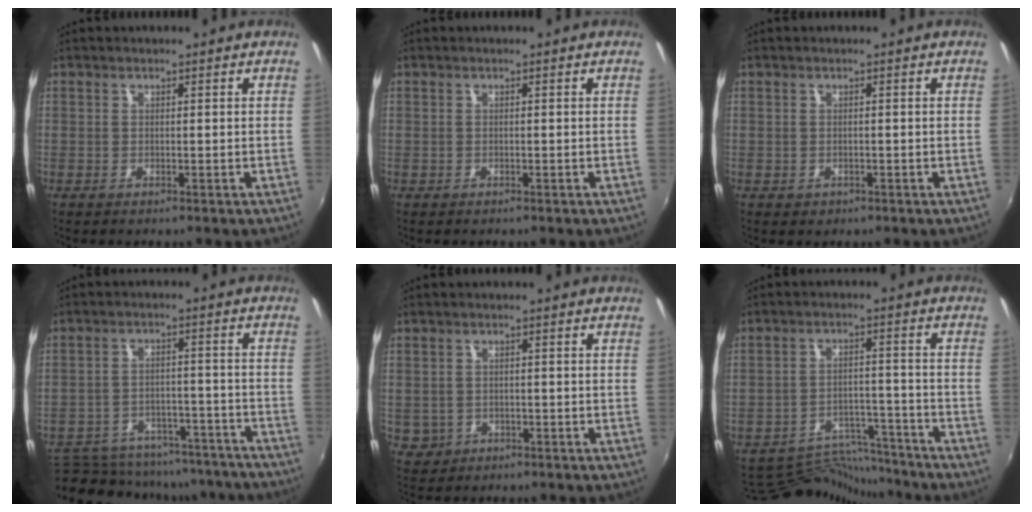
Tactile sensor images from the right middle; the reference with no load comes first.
{"total": 0.0}
{"total": 1.0, "force": [-0.5, 0.8, 0.3], "torque": [-0.006, -0.004, -0.005]}
{"total": 23.9, "force": [-20.7, 8.6, 8.3], "torque": [-0.176, 0.017, -0.261]}
{"total": 3.7, "force": [-1.0, 3.4, 1.1], "torque": [-0.036, 0.000, -0.007]}
{"total": 11.0, "force": [-10.7, 2.3, 0.9], "torque": [-0.032, 0.020, -0.164]}